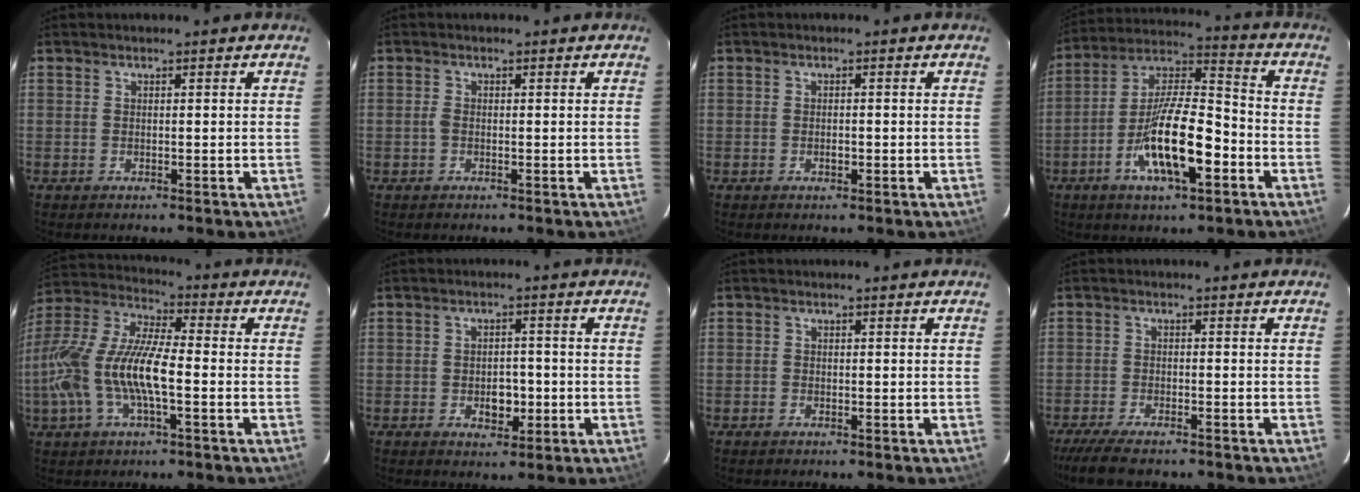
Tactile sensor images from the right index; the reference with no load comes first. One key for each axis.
{"total": 1.0, "fx": -0.3, "fy": 0.6, "fz": 0.7, "tx": -0.015, "ty": 0.002, "tz": -0.007}
{"total": 1.1, "fx": -0.4, "fy": 0.8, "fz": 0.7, "tx": -0.011, "ty": 0.001, "tz": -0.006}
{"total": 16.1, "fx": -6.2, "fy": 5.0, "fz": 14.0, "tx": -0.265, "ty": 0.000, "tz": -0.113}
{"total": 17.5, "fx": -3.9, "fy": 5.5, "fz": 16.2, "tx": -0.332, "ty": -0.002, "tz": -0.079}
{"total": 4.4, "fx": -1.2, "fy": 3.0, "fz": 2.9, "tx": -0.050, "ty": 0.002, "tz": -0.011}
{"total": 0.8, "fx": -0.6, "fy": 0.5, "fz": 0.2, "tx": -0.004, "ty": 0.002, "tz": -0.012}
{"total": 9.0, "fx": -7.6, "fy": 1.9, "fz": 4.5, "tx": -0.111, "ty": -0.029, "tz": -0.132}